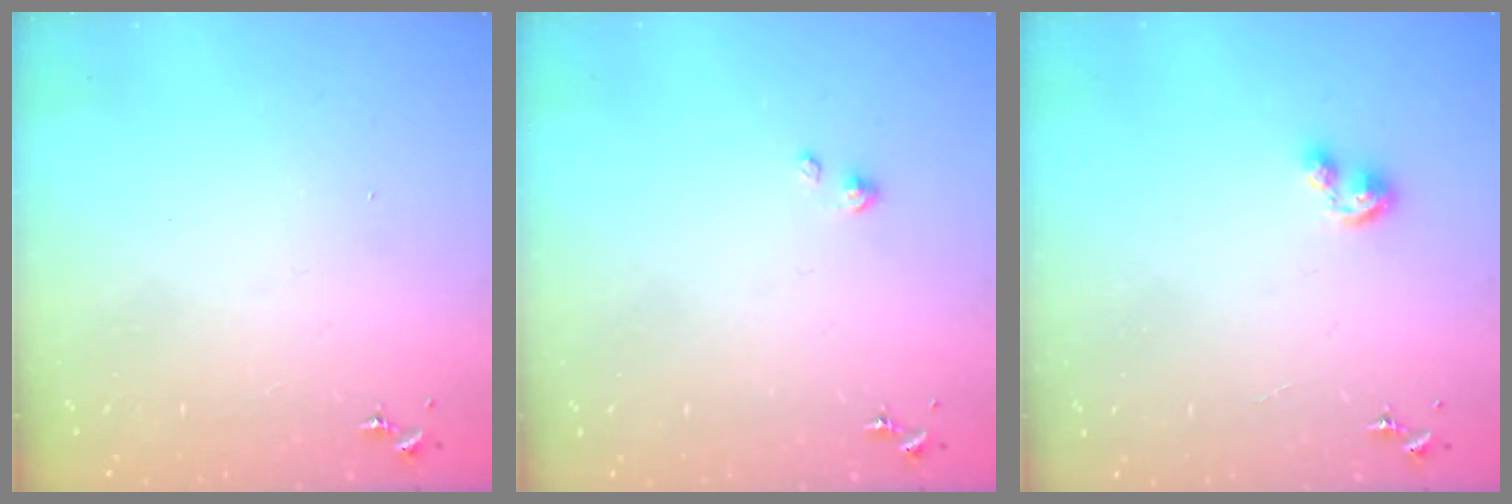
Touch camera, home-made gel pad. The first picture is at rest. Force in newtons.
{"total": 2.4, "press": 2.4, "slide": 0.3}
{"total": 3.9, "press": 3.9, "slide": 0.5}